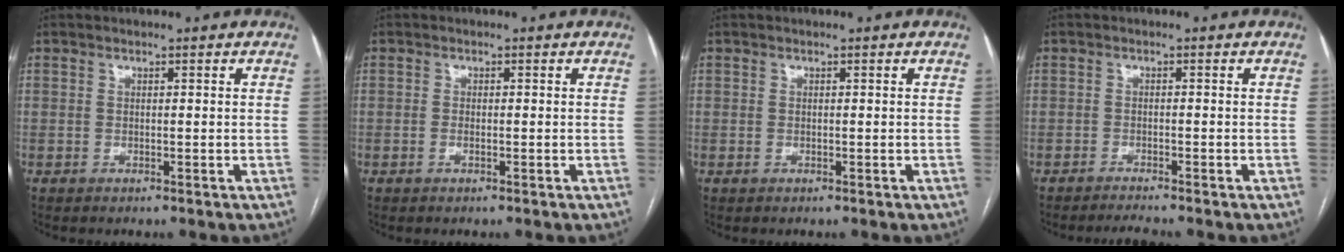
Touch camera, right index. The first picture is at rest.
{"total": 1.0, "force": [-0.3, 0.4, 0.9], "torque": [-0.018, 0.000, -0.005]}
{"total": 0.0}
{"total": 1.8, "force": [-1.7, -0.6, 0.2], "torque": [-0.011, -0.011, -0.029]}